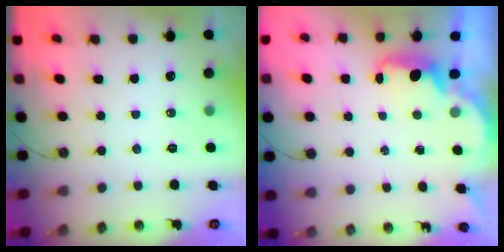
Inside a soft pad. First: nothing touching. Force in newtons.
{"total": 1.6, "press": 1.5, "slide": 0.6}